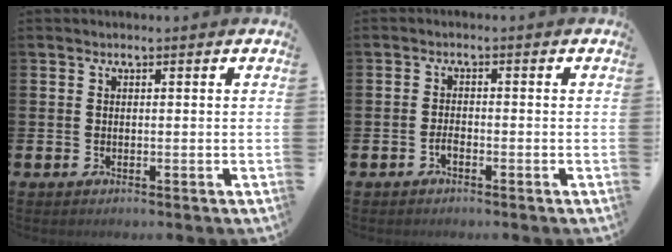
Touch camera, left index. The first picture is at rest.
{"total": 1.3, "force": [-0.9, 0.4, 0.8], "torque": [-0.017, -0.002, -0.017]}